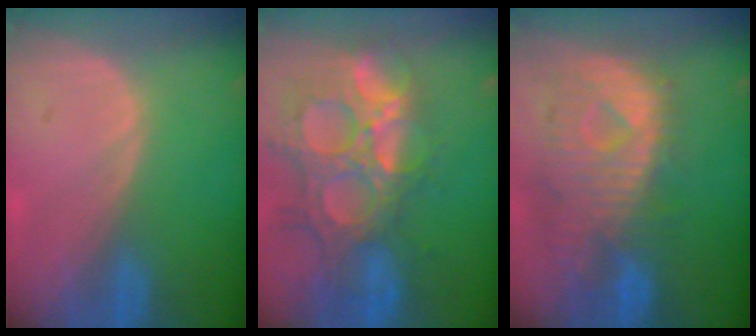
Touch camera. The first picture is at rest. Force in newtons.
{"total": 14.8, "press": 12.3, "slide": 8.3}
{"total": 11.1, "press": 9.8, "slide": 5.2}